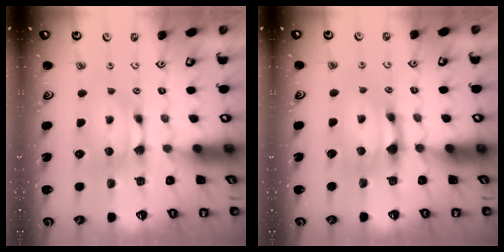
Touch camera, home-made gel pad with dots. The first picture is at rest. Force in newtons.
{"total": 2.3, "press": 1.8, "slide": 1.4}